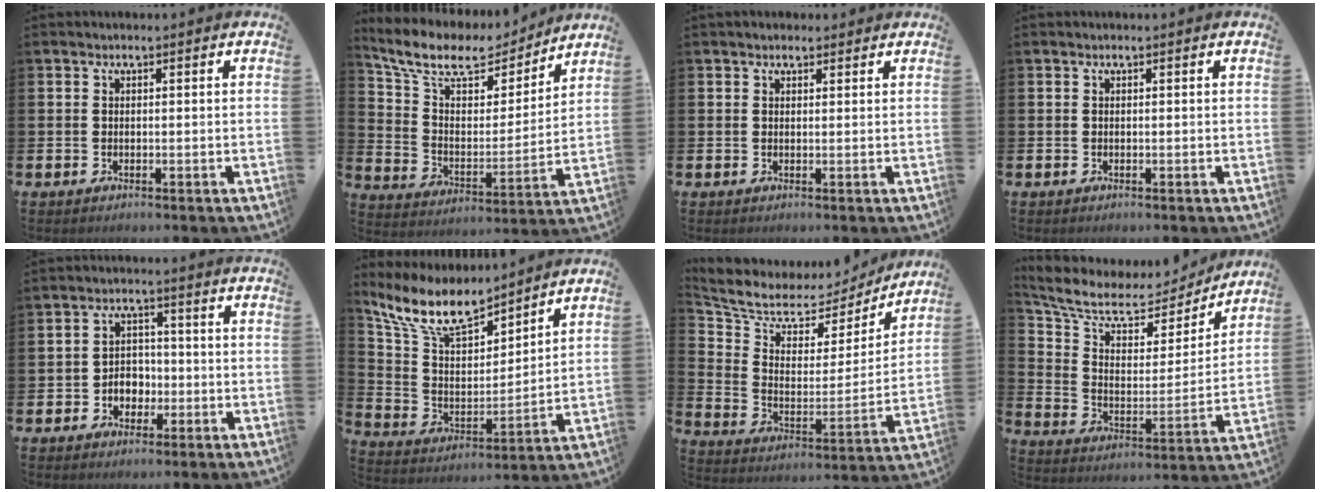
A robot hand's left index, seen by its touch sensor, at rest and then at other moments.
{"total": 10.3, "force": [8.6, 4.2, 3.9], "torque": [-0.118, -0.050, 0.148]}
{"total": 1.3, "force": [1.1, 0.6, 0.1], "torque": [0.003, 0.005, 0.019]}
{"total": 0.0}
{"total": 3.4, "force": [-1.5, 2.8, 1.4], "torque": [-0.034, 0.007, -0.034]}
{"total": 10.7, "force": [9.2, 3.4, 4.3], "torque": [-0.133, -0.047, 0.167]}
{"total": 6.6, "force": [5.9, 2.8, 0.9], "torque": [-0.067, -0.050, 0.099]}
{"total": 8.0, "force": [6.9, 3.4, 2.3], "torque": [-0.093, -0.047, 0.117]}